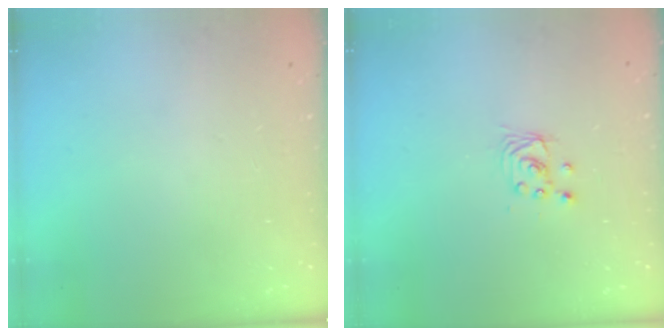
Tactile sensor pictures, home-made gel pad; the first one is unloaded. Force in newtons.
{"total": 2.9, "press": 2.9, "slide": 0.2}